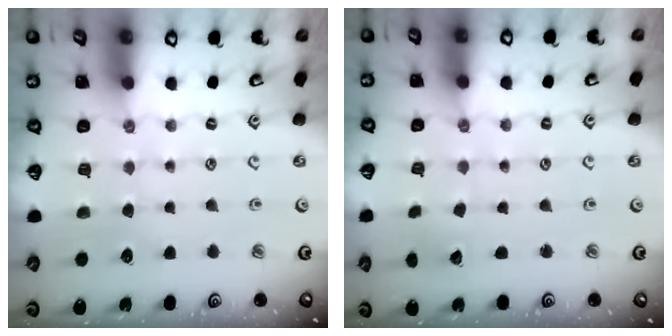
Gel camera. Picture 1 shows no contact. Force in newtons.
{"total": 2.7, "press": 2.6, "slide": 0.4}